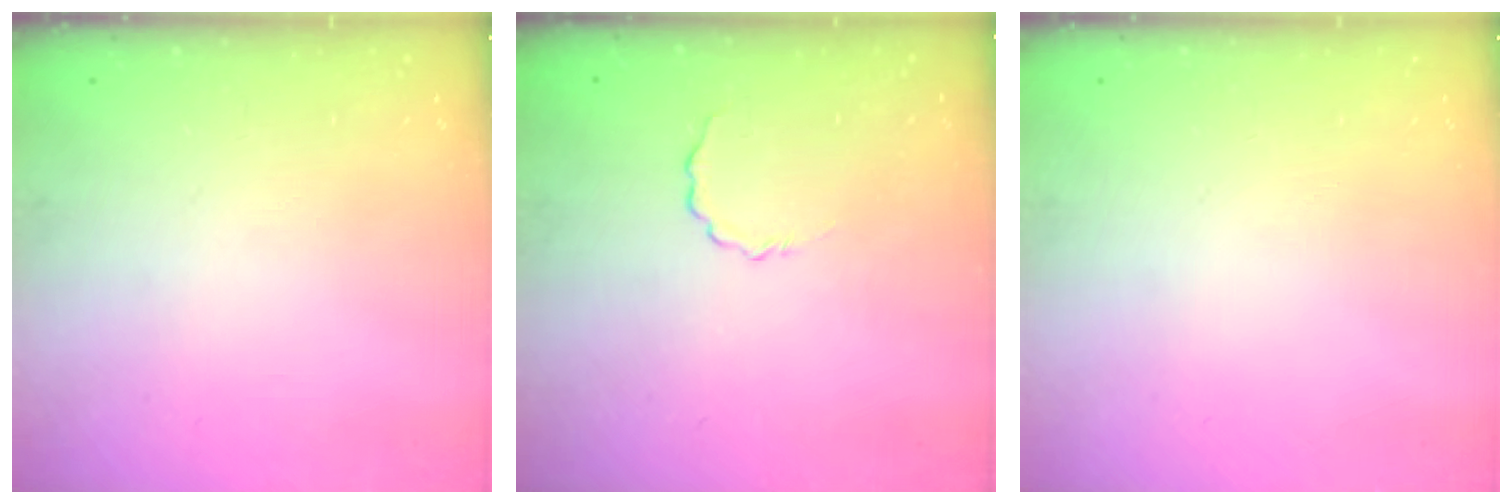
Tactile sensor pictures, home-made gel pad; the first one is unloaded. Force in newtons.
{"total": 2.9, "press": 2.7, "slide": 0.9}
{"total": 0.0}